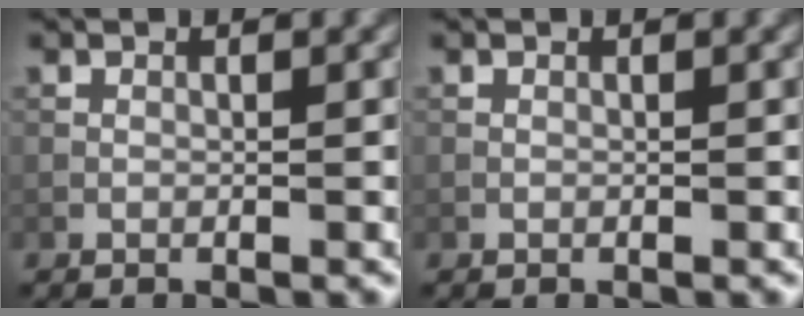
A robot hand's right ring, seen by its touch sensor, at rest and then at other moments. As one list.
[{"total": 0.0}]